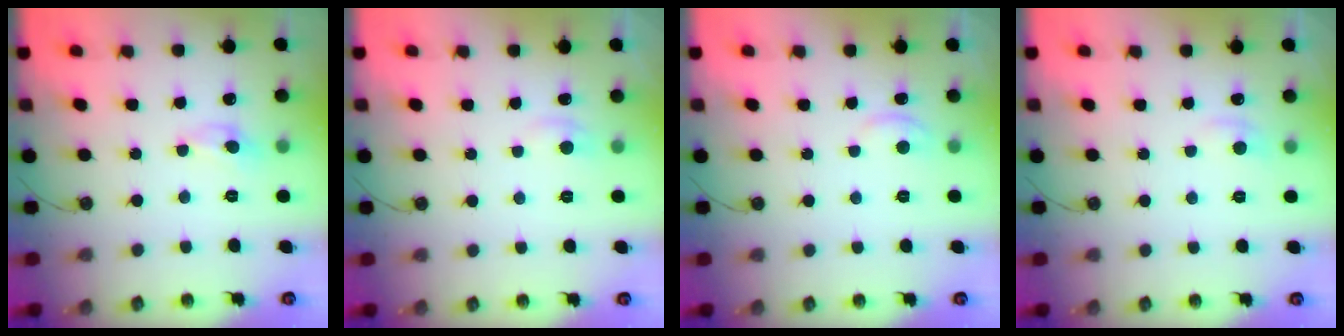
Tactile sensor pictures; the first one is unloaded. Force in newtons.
{"total": 1.0, "press": 0.5, "slide": 0.9}
{"total": 2.8, "press": 2.8, "slide": 0.5}
{"total": 1.1, "press": 0.7, "slide": 0.8}